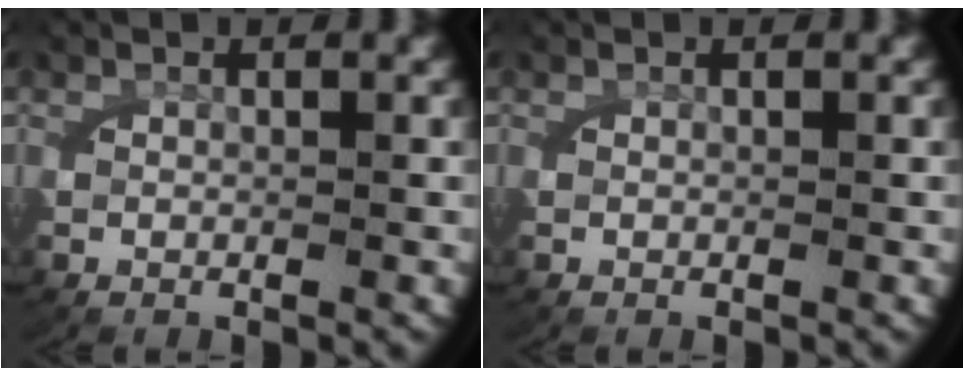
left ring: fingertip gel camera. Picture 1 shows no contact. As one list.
[{"total": 0.0}]